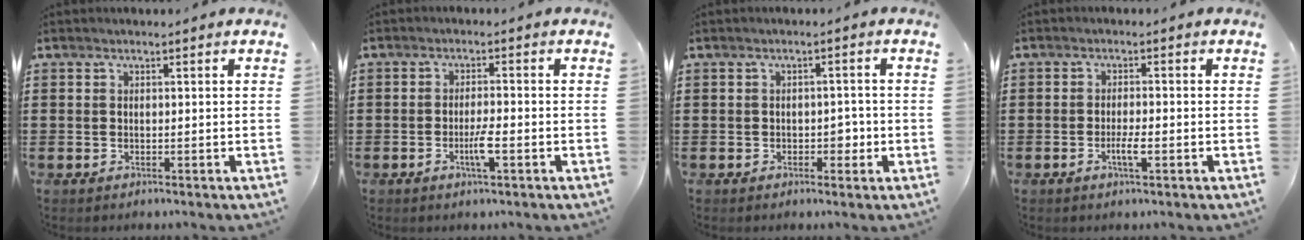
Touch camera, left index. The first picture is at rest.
{"total": 3.7, "force": [-1.3, 0.5, 3.4], "torque": [-0.064, -0.001, -0.025]}
{"total": 2.5, "force": [-0.7, 1.5, 1.9], "torque": [-0.039, 0.003, -0.016]}
{"total": 2.9, "force": [-0.9, 0.5, 2.7], "torque": [-0.047, 0.001, -0.016]}